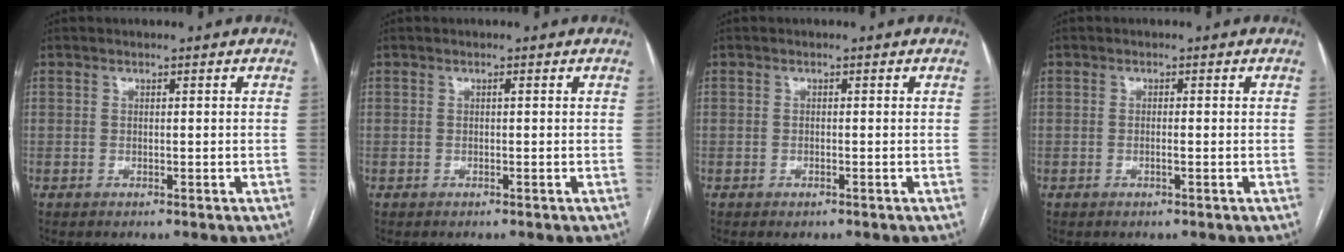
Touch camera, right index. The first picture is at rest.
{"total": 0.0}
{"total": 0.7, "force": [-0.5, 0.3, 0.5], "torque": [-0.008, -0.001, -0.004]}
{"total": 0.8, "force": [-0.2, 0.0, 0.8], "torque": [-0.016, 0.000, -0.003]}